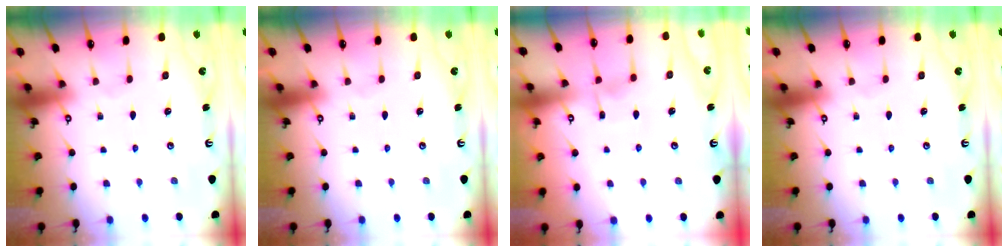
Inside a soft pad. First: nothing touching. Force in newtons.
{"total": 0.0}
{"total": 5.2, "press": 5.1, "slide": 0.6}
{"total": 0.0}